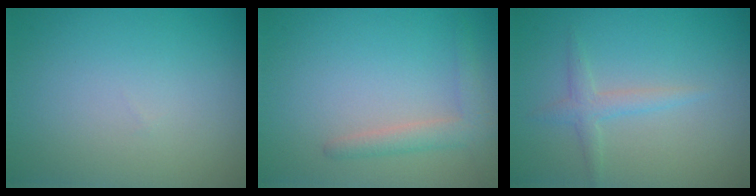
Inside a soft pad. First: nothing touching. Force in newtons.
{"total": 2.2, "press": 2.1, "slide": 0.2}
{"total": 1.7, "press": 1.7, "slide": 0.1}